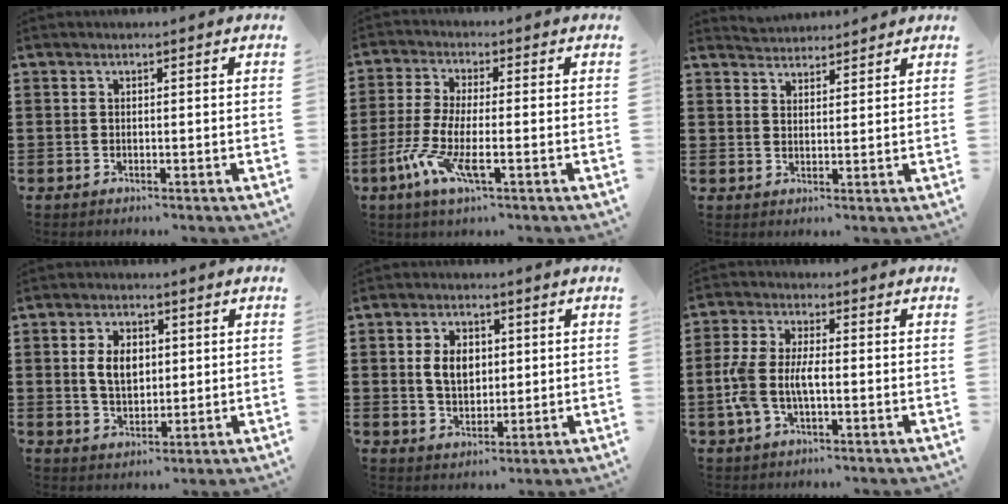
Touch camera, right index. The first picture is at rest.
{"total": 7.0, "force": [-3.1, 1.7, 6.0], "torque": [-0.149, -0.017, -0.066]}
{"total": 2.6, "force": [2.5, 0.1, -0.7], "torque": [0.006, -0.004, 0.051]}
{"total": 5.1, "force": [0.7, 3.3, 3.9], "torque": [-0.068, 0.006, 0.007]}
{"total": 5.1, "force": [0.7, 3.5, 3.8], "torque": [-0.081, 0.007, 0.006]}
{"total": 5.9, "force": [-1.0, 2.8, 5.1], "torque": [-0.125, -0.004, -0.028]}